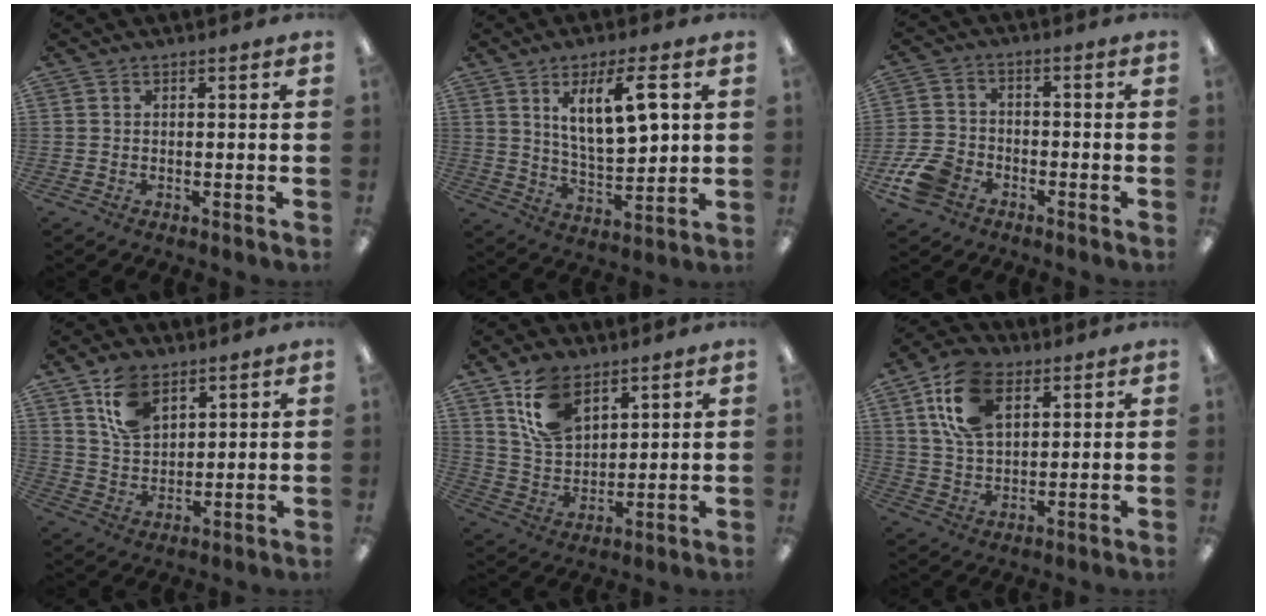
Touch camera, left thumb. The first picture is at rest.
{"total": 12.5, "force": [5.5, 4.4, 10.3], "torque": [-0.170, -0.008, 0.094]}
{"total": 9.3, "force": [-5.0, 6.3, 4.6], "torque": [-0.099, 0.030, -0.092]}
{"total": 10.5, "force": [5.8, 6.7, 5.7], "torque": [-0.106, -0.007, 0.111]}
{"total": 12.7, "force": [7.3, 7.9, 6.9], "torque": [-0.147, -0.006, 0.142]}
{"total": 15.3, "force": [6.8, 9.6, 9.8], "torque": [-0.199, 0.005, 0.127]}